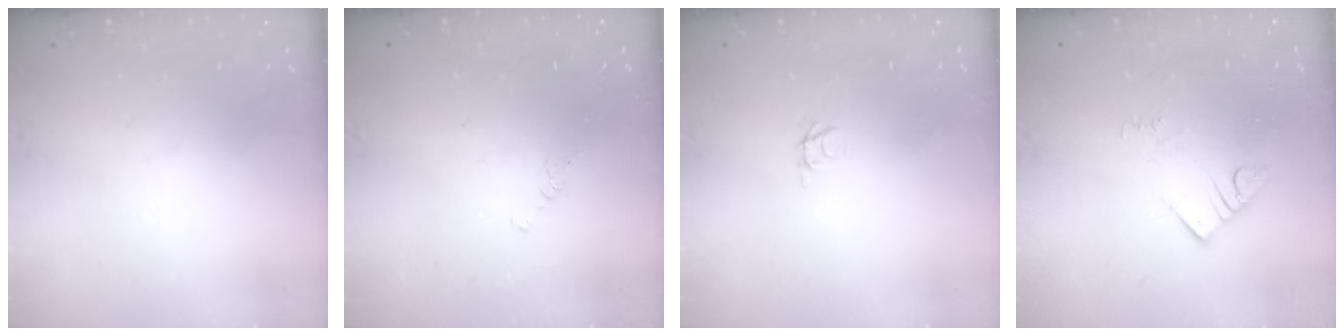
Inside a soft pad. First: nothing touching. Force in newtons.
{"total": 1.2, "press": 1.2, "slide": 0.2}
{"total": 1.8, "press": 1.8, "slide": 0.1}
{"total": 2.8, "press": 2.8, "slide": 0.2}